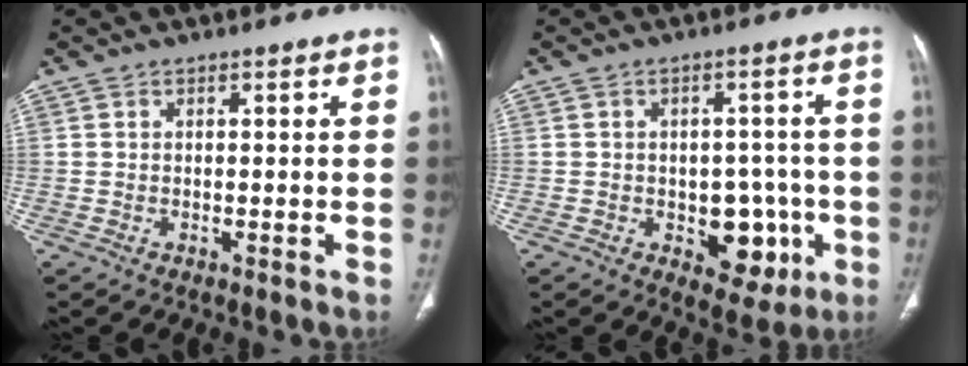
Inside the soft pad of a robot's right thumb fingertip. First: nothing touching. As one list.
[{"total": 9.3, "force": [-2.5, 6.2, 6.4], "torque": [-0.036, 0.013, -0.023]}]